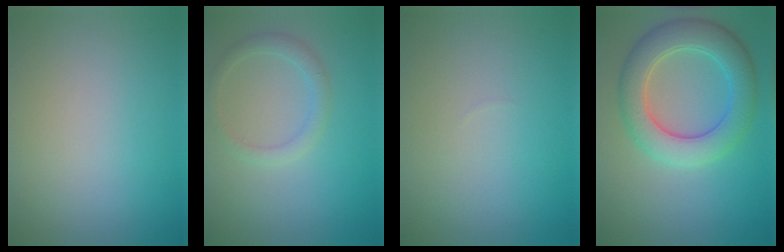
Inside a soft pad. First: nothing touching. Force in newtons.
{"total": 1.8, "press": 1.8, "slide": 0.2}
{"total": 0.0}
{"total": 6.4, "press": 6.4, "slide": 0.3}